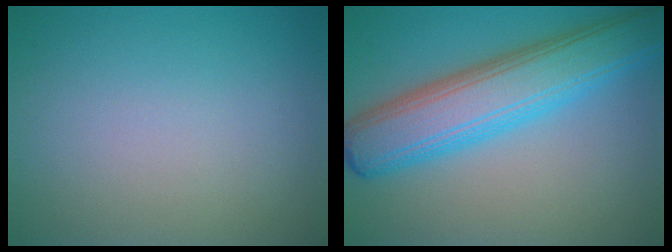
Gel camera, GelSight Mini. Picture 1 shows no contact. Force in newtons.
{"total": 8.3, "press": 8.3, "slide": 0.2}